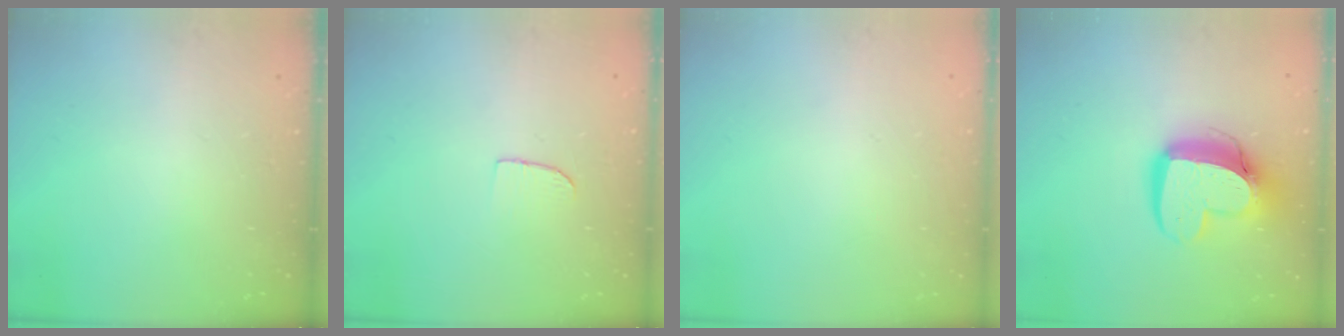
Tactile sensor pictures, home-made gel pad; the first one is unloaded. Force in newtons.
{"total": 4.6, "press": 4.6, "slide": 0.4}
{"total": 0.0}
{"total": 15.5, "press": 15.5, "slide": 1.2}